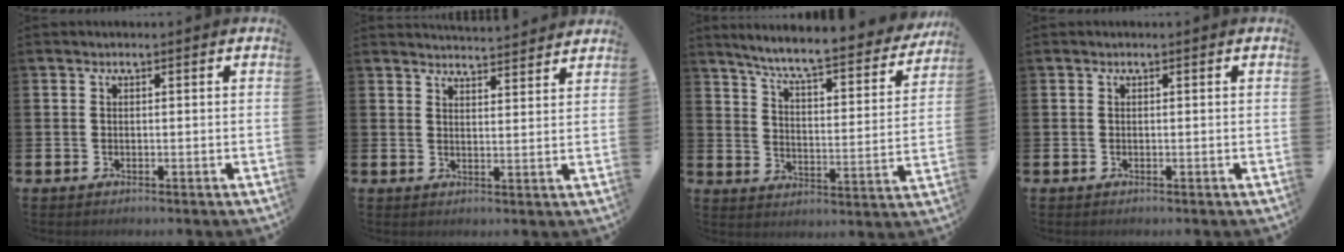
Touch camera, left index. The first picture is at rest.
{"total": 4.3, "force": [4.3, 0.0, -0.1], "torque": [-0.007, -0.028, 0.077]}
{"total": 7.5, "force": [6.8, 0.7, 3.1], "torque": [-0.087, -0.054, 0.111]}
{"total": 0.0}